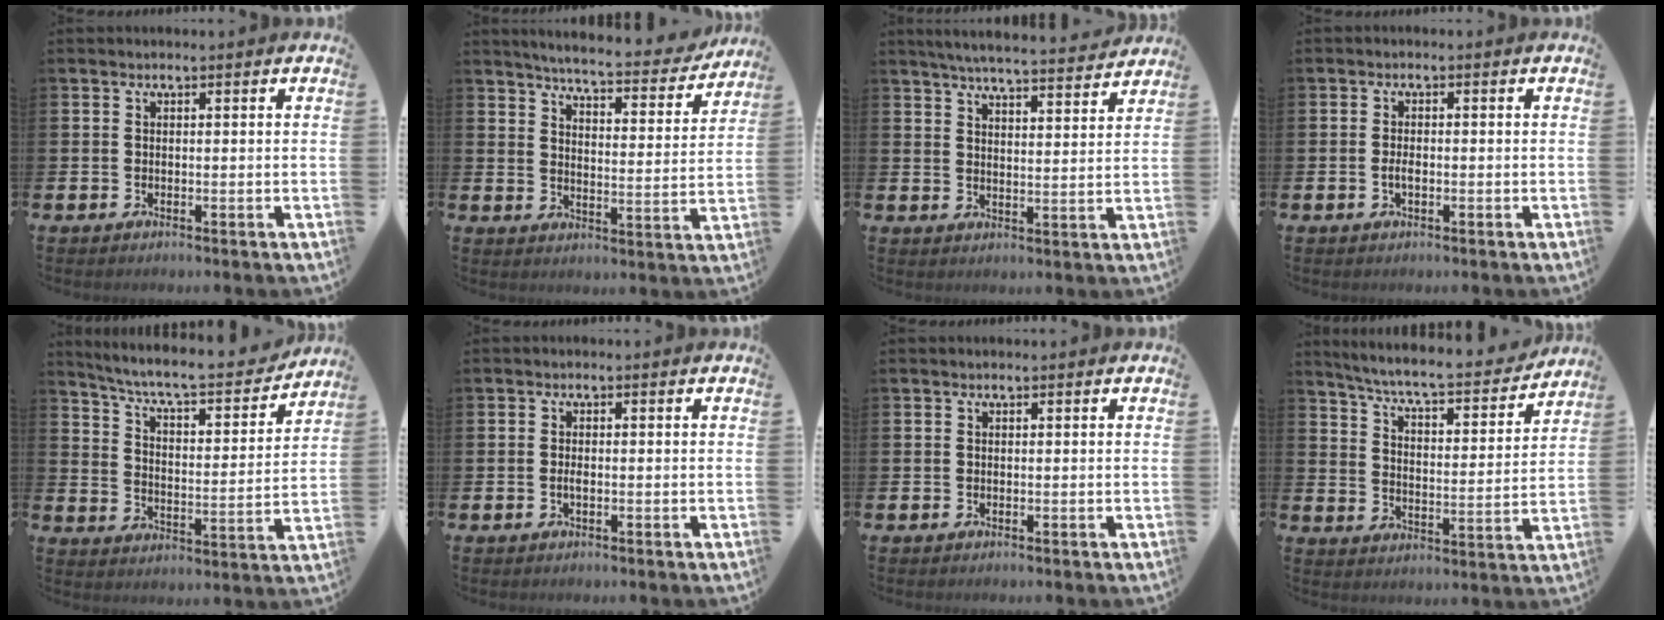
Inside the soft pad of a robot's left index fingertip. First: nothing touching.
{"total": 5.5, "force": [5.3, 0.4, 1.6], "torque": [-0.048, -0.041, 0.086]}
{"total": 5.9, "force": [5.7, 0.1, 1.3], "torque": [-0.039, -0.038, 0.099]}
{"total": 1.5, "force": [-0.3, 0.7, 1.3], "torque": [-0.021, -0.001, -0.007]}
{"total": 8.1, "force": [7.4, 1.3, 3.0], "torque": [-0.084, -0.053, 0.124]}
{"total": 0.9, "force": [-0.2, 0.3, 0.9], "torque": [-0.013, -0.002, -0.005]}
{"total": 0.0}
{"total": 7.2, "force": [6.6, 0.6, 2.7], "torque": [-0.082, -0.048, 0.110]}